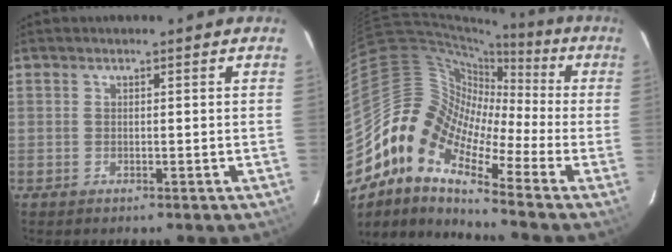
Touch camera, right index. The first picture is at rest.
{"total": 11.9, "force": [-6.3, 6.1, 8.1], "torque": [-0.128, 0.014, -0.149]}